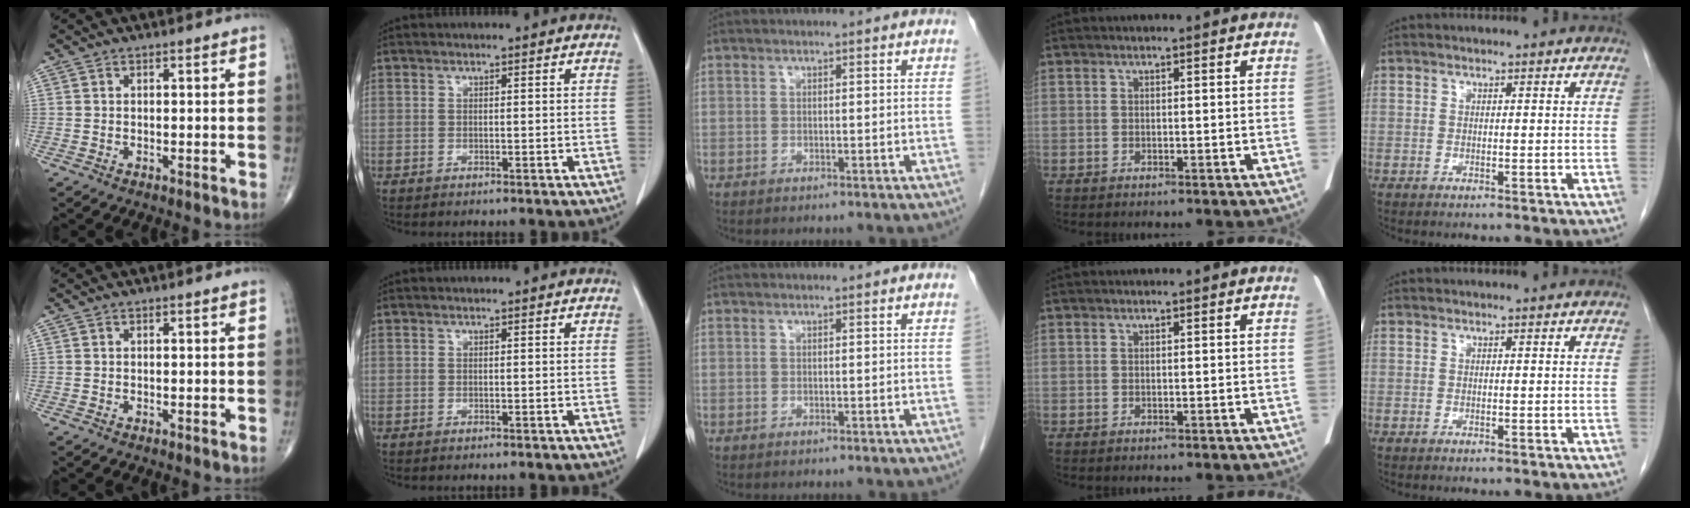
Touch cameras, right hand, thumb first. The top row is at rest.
{}